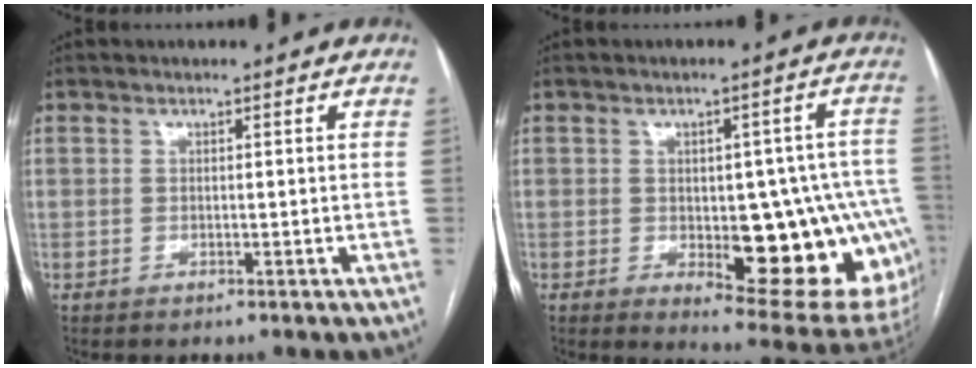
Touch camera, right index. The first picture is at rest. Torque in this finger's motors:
{"motor_torque": [2.01, -0.13, 0.44, 0.09]}